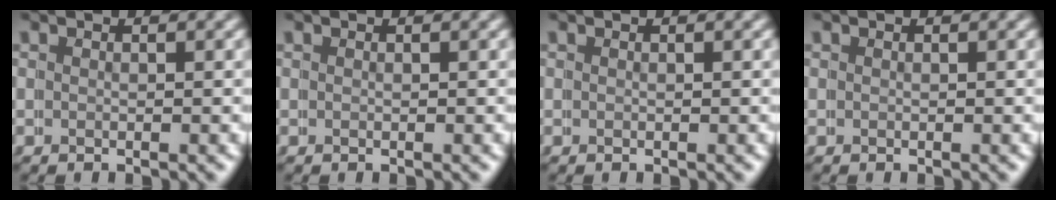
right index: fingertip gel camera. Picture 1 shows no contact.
{"total": 0.0}
{"total": 0.0}
{"total": 0.0}